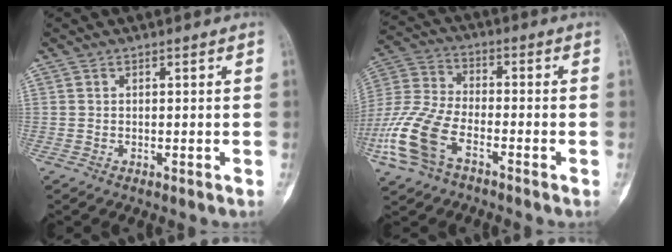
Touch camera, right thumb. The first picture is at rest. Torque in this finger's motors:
{"motor_torque": [0.12, 0.45, 1.16, -0.66, 0.12]}